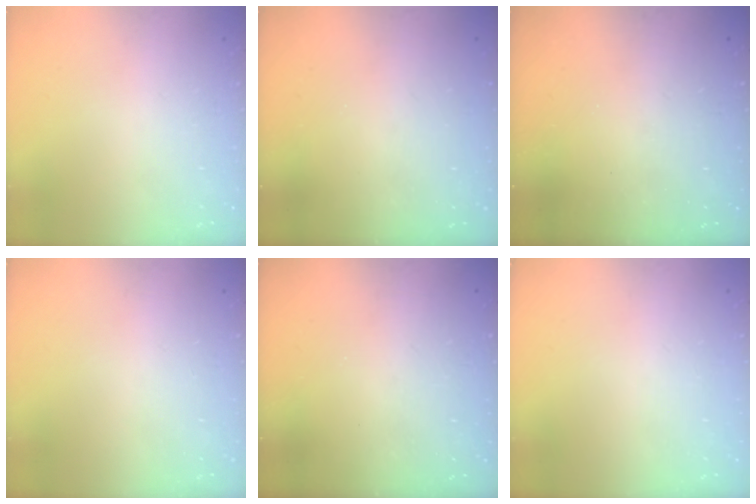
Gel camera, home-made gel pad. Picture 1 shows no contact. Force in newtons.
{"total": 3.2, "press": 3.2, "slide": 0.1}
{"total": 3.0, "press": 2.9, "slide": 0.8}
{"total": 0.0}
{"total": 3.2, "press": 3.2, "slide": 0.1}
{"total": 0.0}